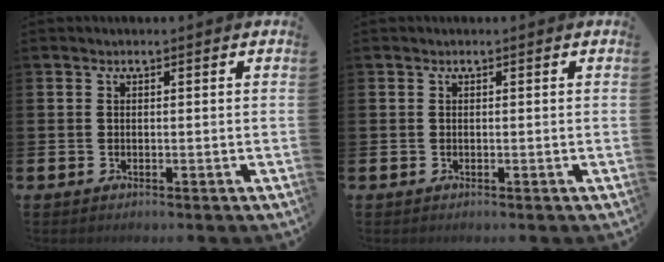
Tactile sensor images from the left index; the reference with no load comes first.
{"total": 0.0}